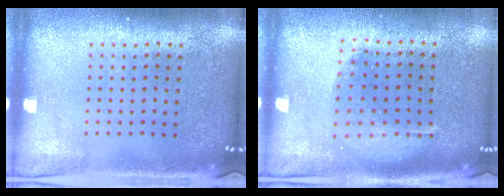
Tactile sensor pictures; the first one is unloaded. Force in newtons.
{"total": 1.4, "press": 1.4, "slide": 0.4}